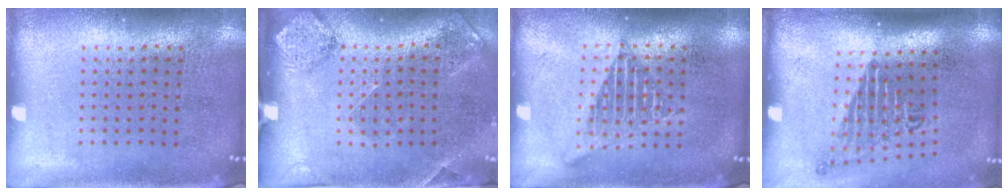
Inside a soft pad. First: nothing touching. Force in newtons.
{"total": 1.7, "press": 1.4, "slide": 1.0}
{"total": 2.6, "press": 2.5, "slide": 0.3}
{"total": 1.7, "press": 1.2, "slide": 1.3}